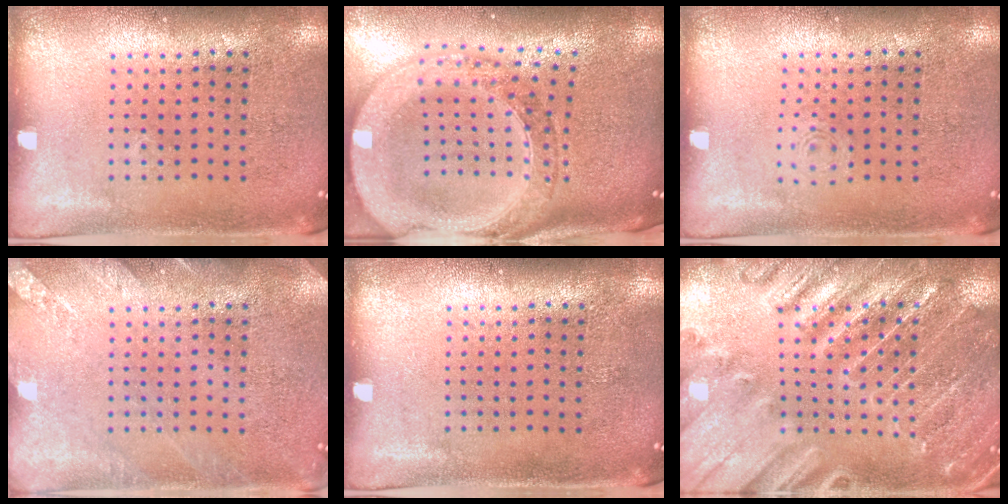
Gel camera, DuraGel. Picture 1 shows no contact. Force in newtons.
{"total": 3.3, "press": 2.6, "slide": 2.0}
{"total": 0.7, "press": 0.7, "slide": 0.1}
{"total": 2.1, "press": 2.1, "slide": 0.2}
{"total": 0.0}
{"total": 3.3, "press": 3.2, "slide": 0.8}